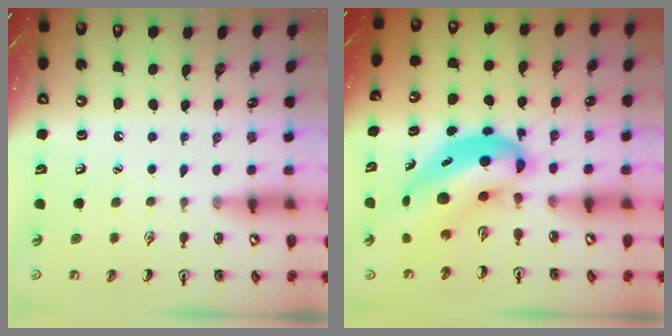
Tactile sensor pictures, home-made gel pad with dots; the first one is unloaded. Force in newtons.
{"total": 7.8, "press": 7.6, "slide": 1.9}